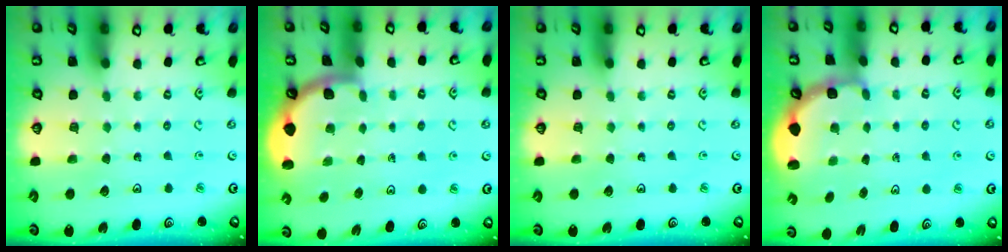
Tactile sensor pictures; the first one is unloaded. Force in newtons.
{"total": 1.7, "press": 1.7, "slide": 0.1}
{"total": 0.0}
{"total": 3.0, "press": 2.6, "slide": 1.5}